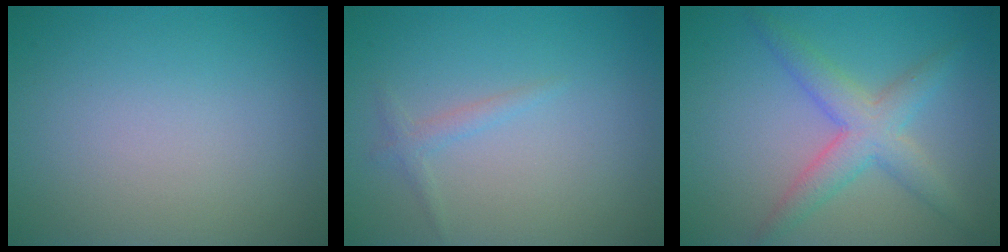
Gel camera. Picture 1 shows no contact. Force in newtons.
{"total": 1.1, "press": 1.1, "slide": 0.1}
{"total": 3.0, "press": 3.0, "slide": 0.3}